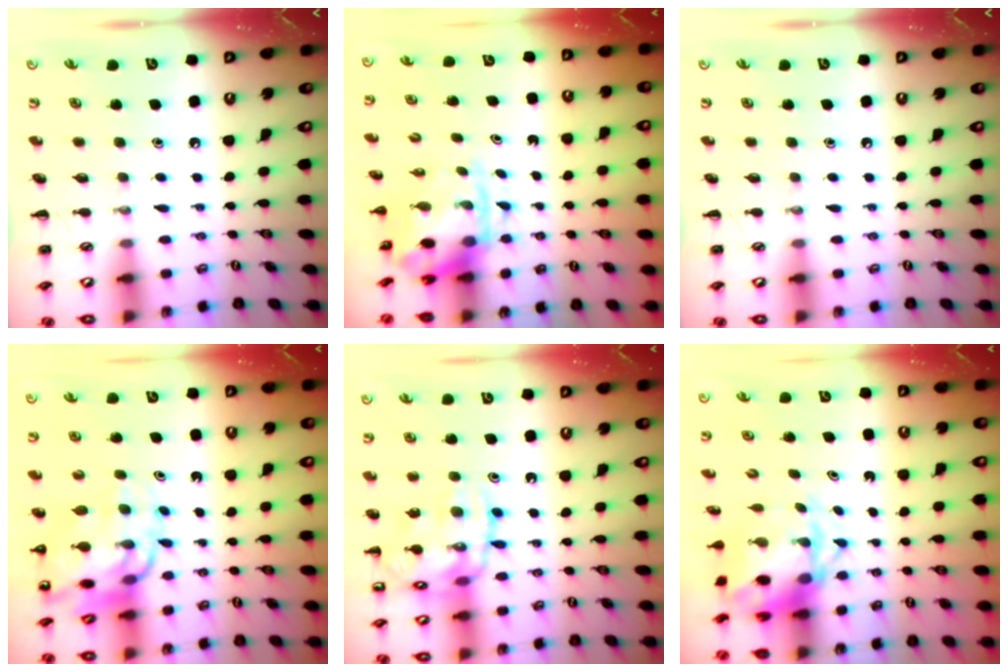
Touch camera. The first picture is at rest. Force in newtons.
{"total": 3.6, "press": 3.5, "slide": 0.9}
{"total": 0.0}
{"total": 12.3, "press": 11.8, "slide": 3.6}
{"total": 15.3, "press": 15.2, "slide": 1.5}
{"total": 5.4, "press": 5.4, "slide": 0.7}